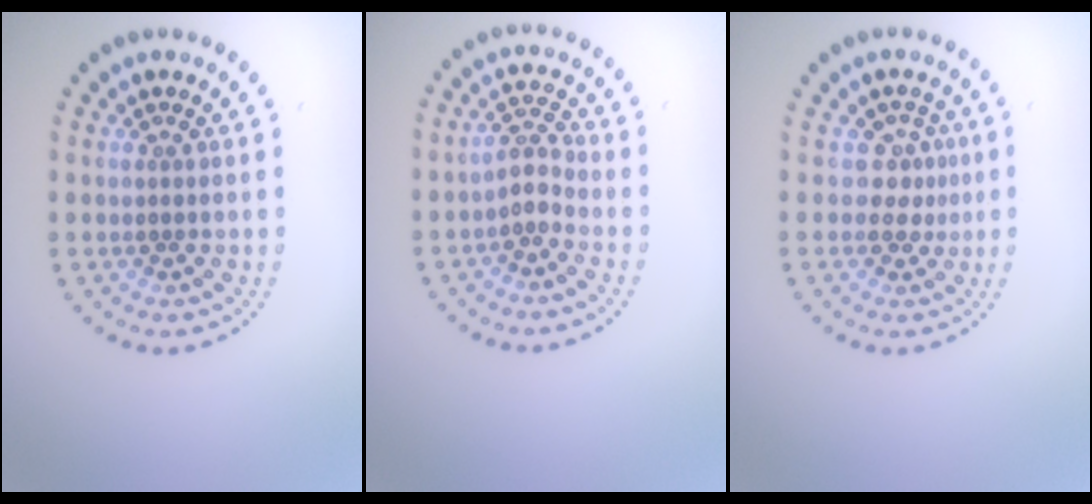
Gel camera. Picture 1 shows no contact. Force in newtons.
{"total": 1.9, "press": 1.4, "slide": 1.2}
{"total": 2.1, "press": 1.4, "slide": 1.6}